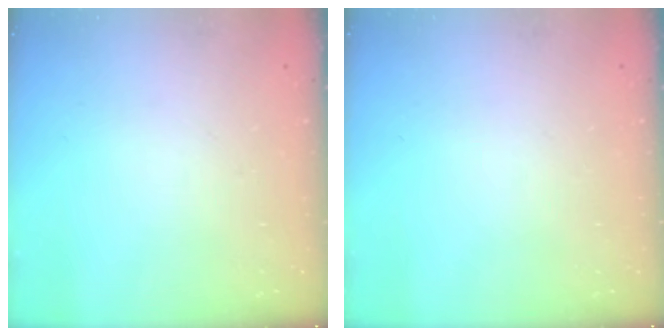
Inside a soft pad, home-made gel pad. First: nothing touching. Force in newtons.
{"total": 0.0}